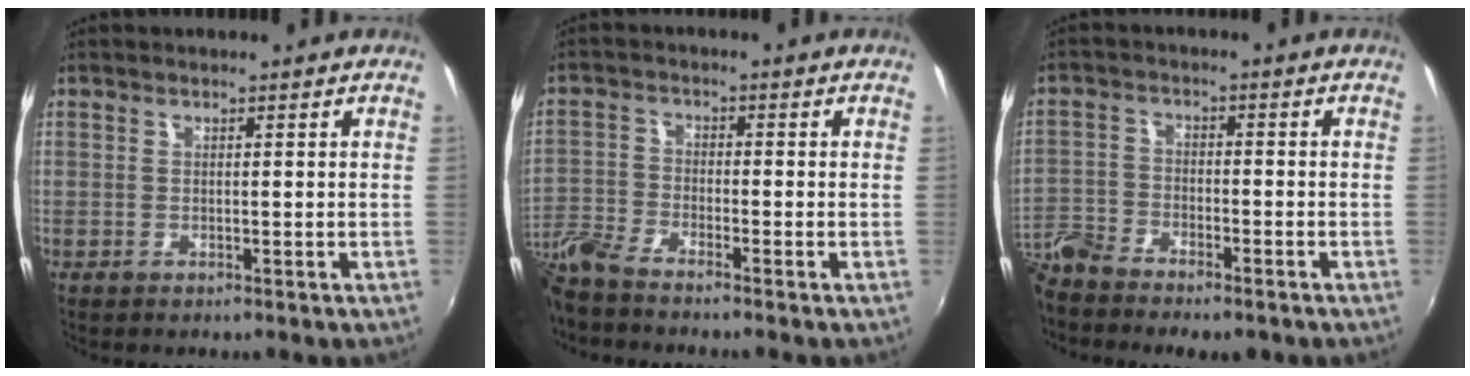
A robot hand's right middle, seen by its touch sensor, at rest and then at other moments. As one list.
[{"total": 7.3, "force": [-6.6, 0.5, 3.0], "torque": [-0.081, -0.011, -0.143]}, {"total": 9.4, "force": [-8.0, 3.1, 3.8], "torque": [-0.101, -0.018, -0.162]}]